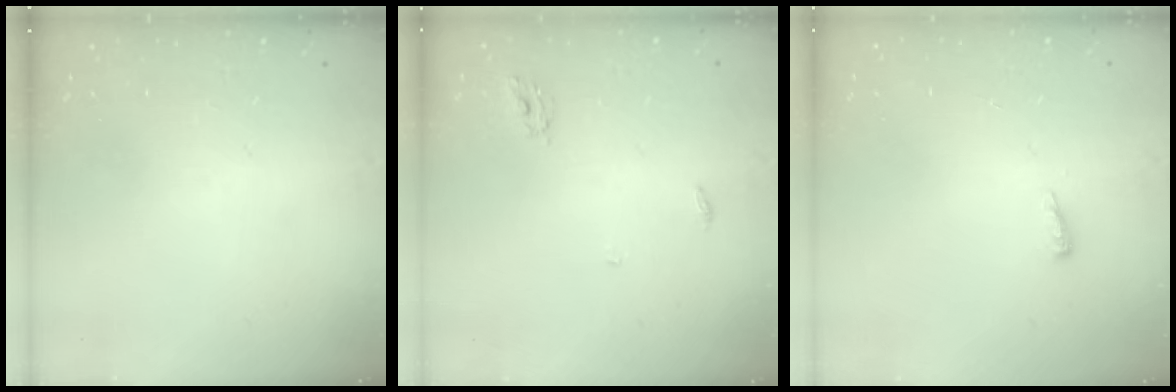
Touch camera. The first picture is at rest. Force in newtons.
{"total": 4.0, "press": 4.0, "slide": 0.3}
{"total": 5.0, "press": 4.9, "slide": 0.9}